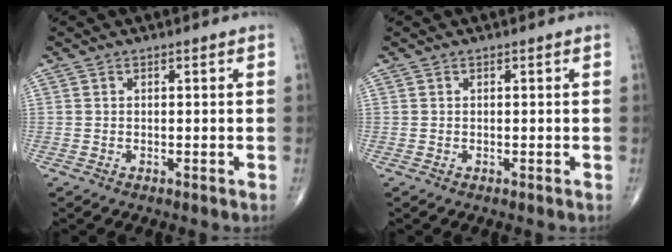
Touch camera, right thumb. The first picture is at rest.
{"total": 0.0}